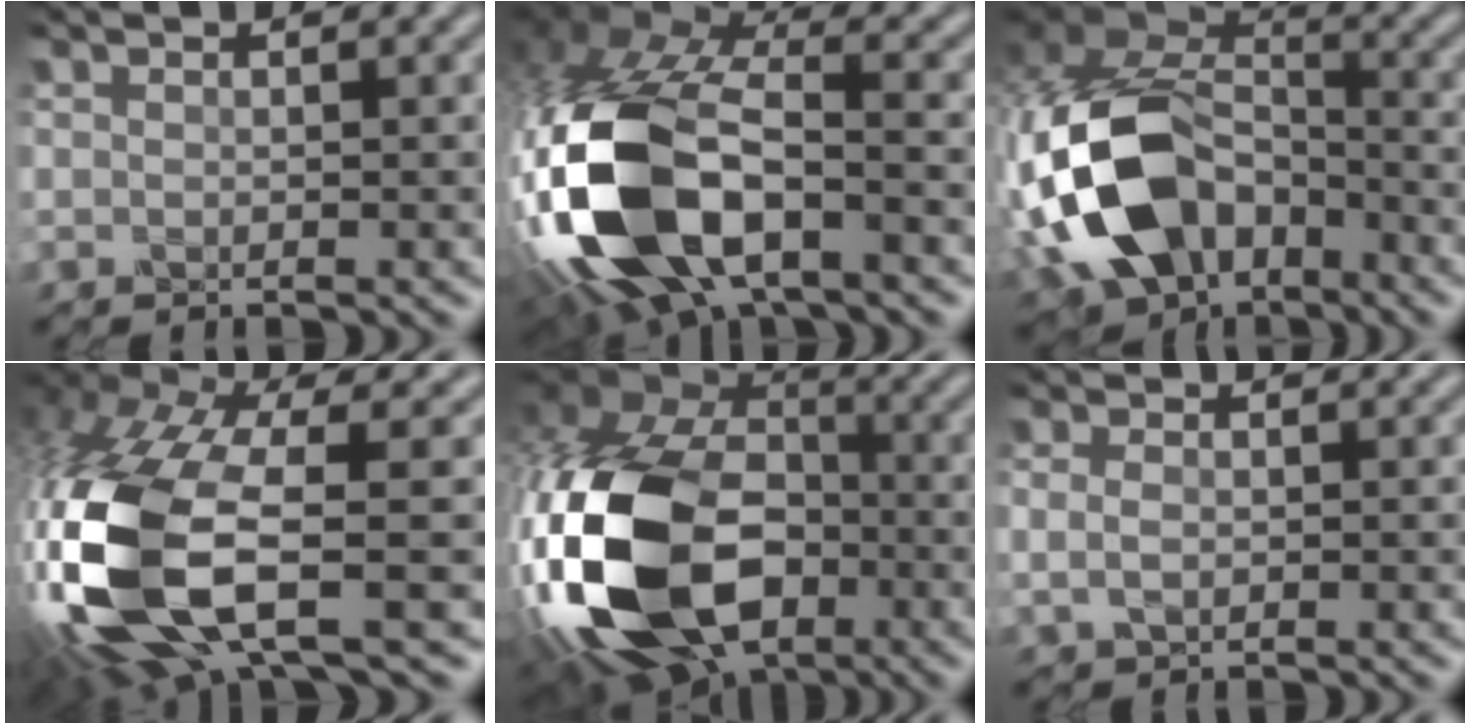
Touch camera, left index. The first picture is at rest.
{"total": 16.0, "force": [-4.1, 8.8, 12.7], "torque": [-0.291, -0.008, -0.077]}
{"total": 13.8, "force": [-4.8, 9.4, 8.8], "torque": [-0.197, -0.005, -0.100]}
{"total": 14.4, "force": [-3.8, 6.1, 12.5], "torque": [-0.315, -0.016, -0.072]}
{"total": 18.2, "force": [-5.7, 11.6, 12.9], "torque": [-0.294, -0.016, -0.121]}
{"total": 2.1, "force": [-0.2, 1.5, 1.4], "torque": [-0.035, 0.000, 0.000]}